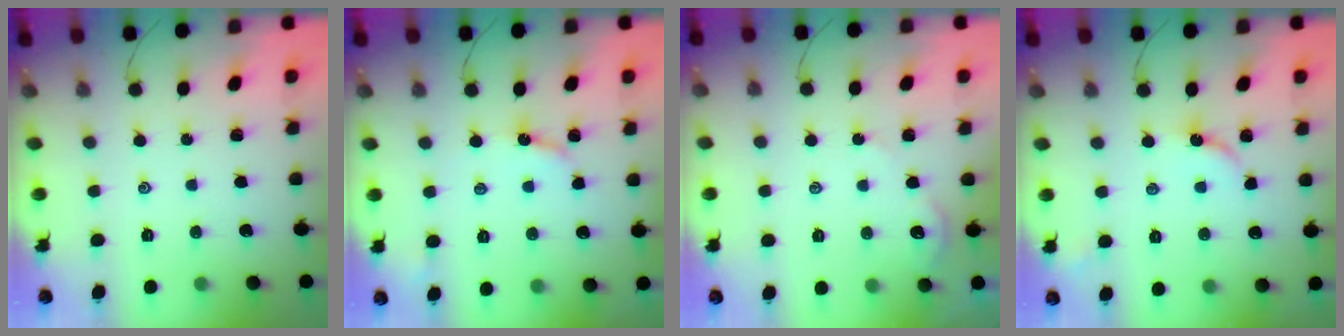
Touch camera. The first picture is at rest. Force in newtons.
{"total": 4.0, "press": 3.9, "slide": 0.5}
{"total": 1.7, "press": 1.7, "slide": 0.3}
{"total": 3.7, "press": 3.7, "slide": 0.4}